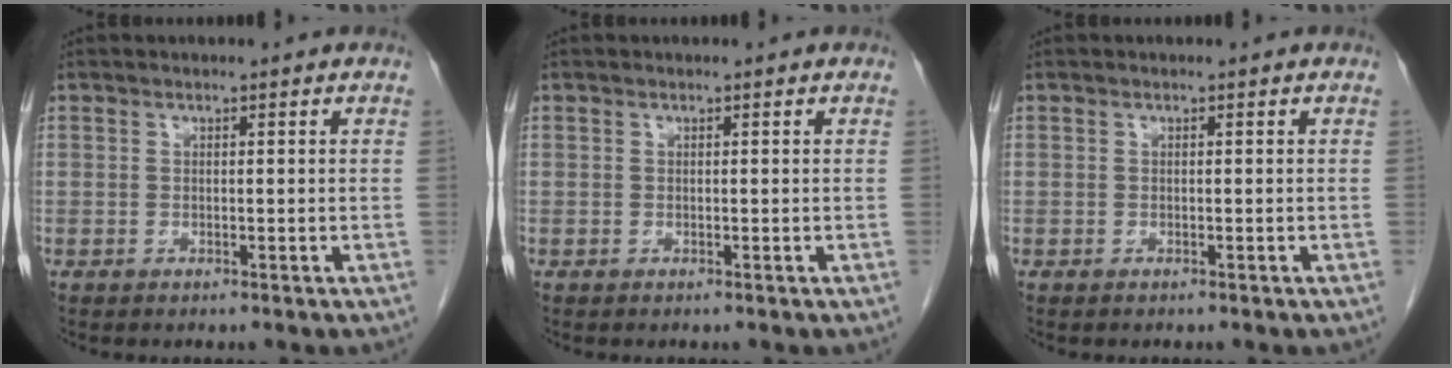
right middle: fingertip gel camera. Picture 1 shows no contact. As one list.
[{"total": 0.0}, {"total": 0.0}]